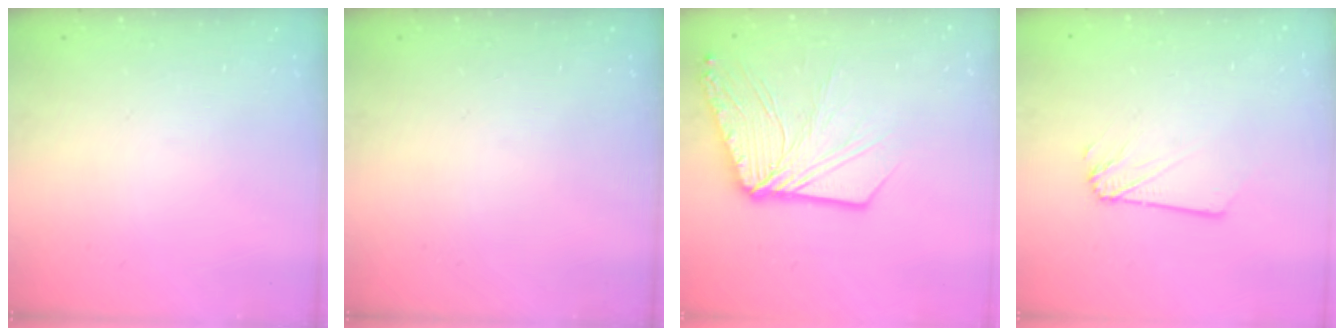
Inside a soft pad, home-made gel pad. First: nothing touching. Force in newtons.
{"total": 0.0}
{"total": 15.7, "press": 15.6, "slide": 1.8}
{"total": 1.8, "press": 1.8, "slide": 0.2}